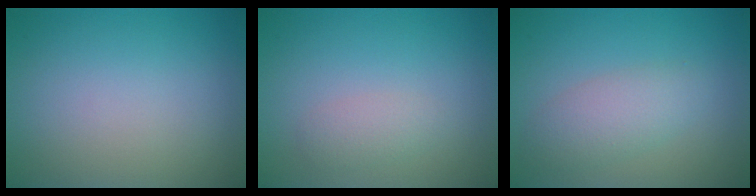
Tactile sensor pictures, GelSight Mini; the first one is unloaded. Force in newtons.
{"total": 1.5, "press": 1.5, "slide": 0.1}
{"total": 3.0, "press": 3.0, "slide": 0.1}